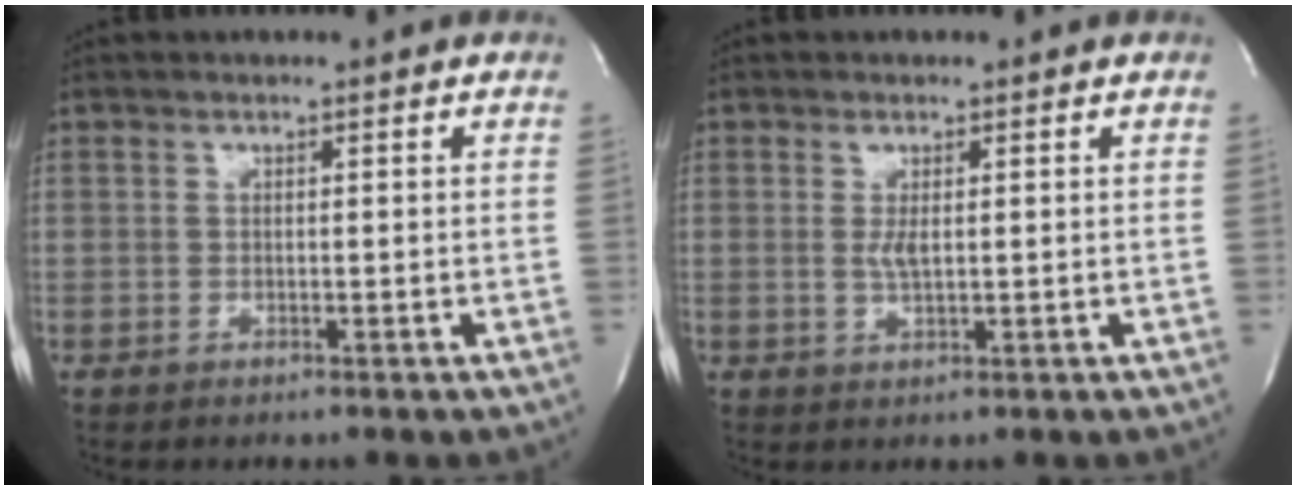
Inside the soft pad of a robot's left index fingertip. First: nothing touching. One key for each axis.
{"total": 2.0, "fx": -0.3, "fy": 0.5, "fz": 1.9, "tx": -0.043, "ty": -0.009, "tz": 0.000}